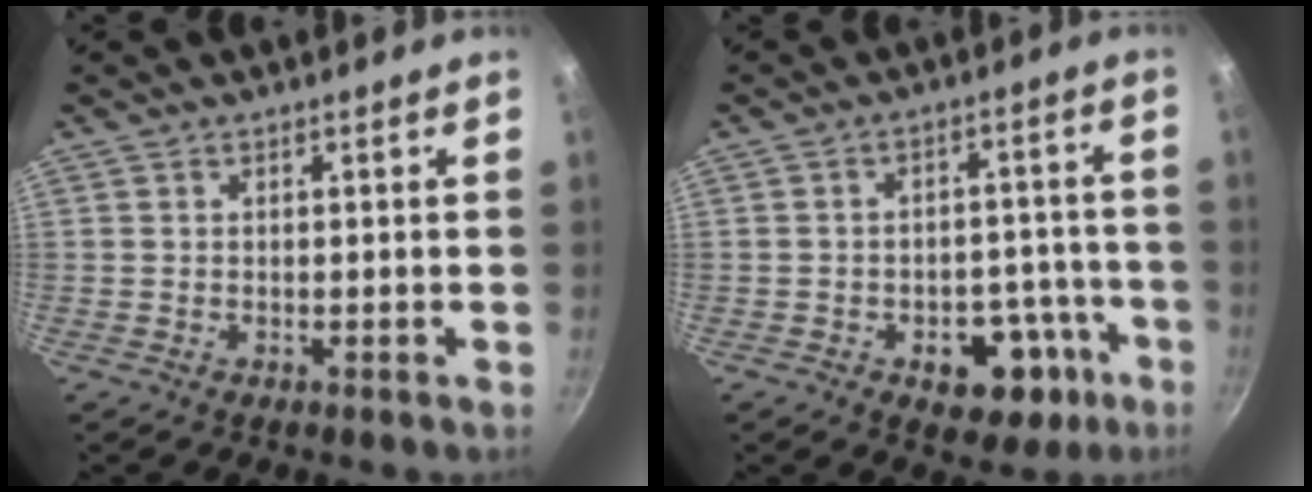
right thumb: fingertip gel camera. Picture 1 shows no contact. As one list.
[{"total": 12.2, "force": [-5.3, 7.8, 7.7], "torque": [-0.053, 0.041, -0.061]}]